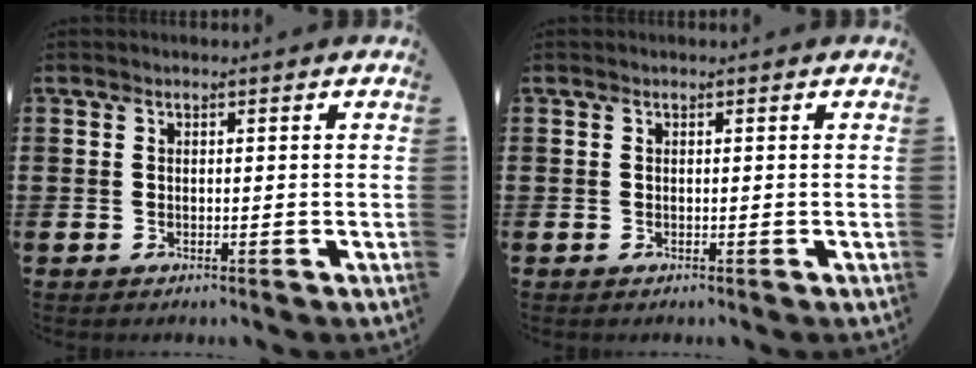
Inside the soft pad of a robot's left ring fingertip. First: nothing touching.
{"total": 0.0}